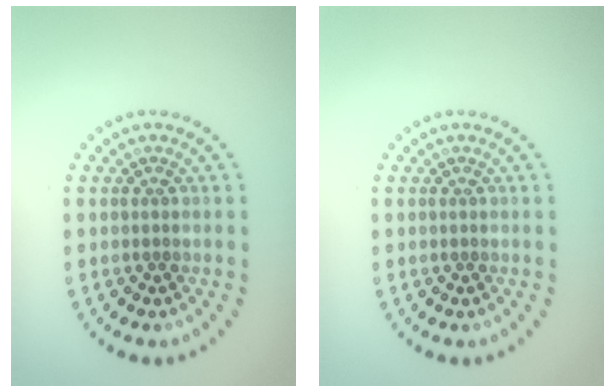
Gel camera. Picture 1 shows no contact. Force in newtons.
{"total": 0.0}